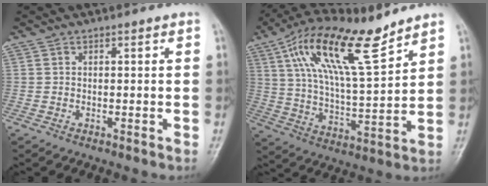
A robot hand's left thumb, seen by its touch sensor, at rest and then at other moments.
{"total": 17.6, "force": [10.4, 5.2, 13.2], "torque": [-0.228, -0.035, 0.195]}